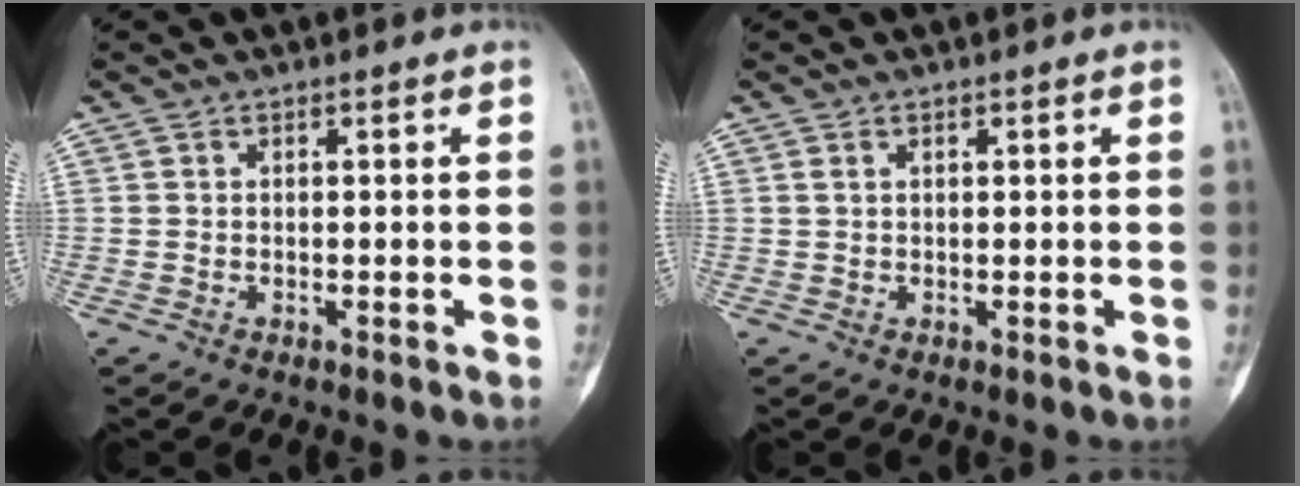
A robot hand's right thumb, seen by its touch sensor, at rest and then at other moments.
{"total": 0.8, "force": [0.4, 0.4, 0.5], "torque": [-0.006, 0.003, 0.007]}